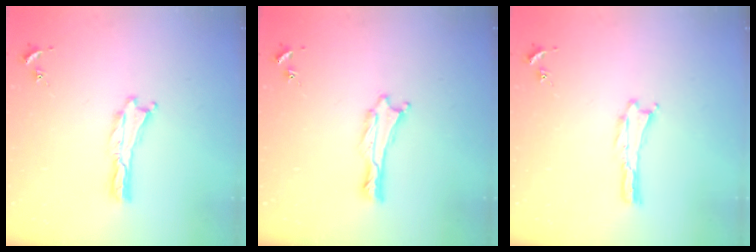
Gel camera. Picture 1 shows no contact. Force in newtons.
{"total": 0.6, "press": 0.5, "slide": 0.1}
{"total": 0.0}